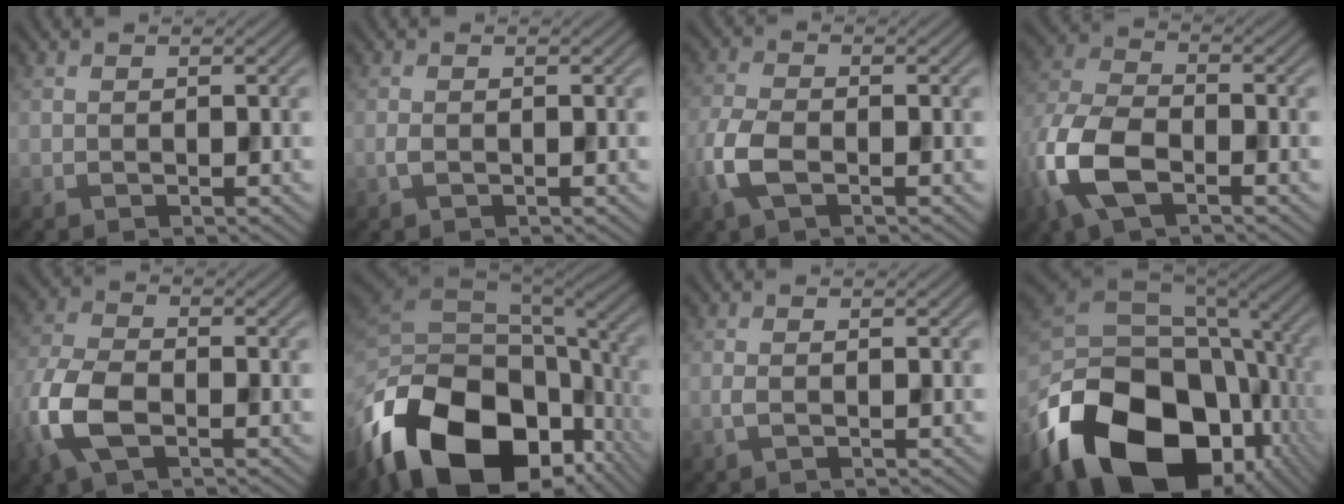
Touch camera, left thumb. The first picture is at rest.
{"total": 1.0, "force": [-0.3, 0.5, 0.8], "torque": [-0.023, 0.001, -0.005]}
{"total": 5.2, "force": [-2.0, 2.6, 4.1], "torque": [-0.110, 0.000, -0.046]}
{"total": 10.1, "force": [-4.1, 5.4, 7.4], "torque": [-0.193, -0.004, -0.094]}
{"total": 8.3, "force": [-3.0, 4.4, 6.3], "torque": [-0.163, -0.005, -0.071]}
{"total": 19.5, "force": [-9.0, 11.6, 12.8], "torque": [-0.296, -0.045, -0.126]}
{"total": 1.0, "force": [-0.2, 0.2, 0.9], "torque": [-0.027, 0.002, -0.004]}
{"total": 20.4, "force": [-8.3, 13.9, 12.4], "torque": [-0.293, -0.048, -0.121]}